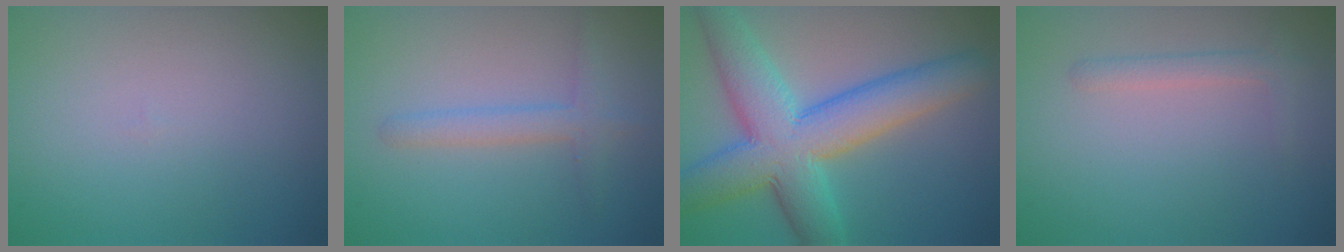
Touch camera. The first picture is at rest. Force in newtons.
{"total": 2.0, "press": 2.0, "slide": 0.1}
{"total": 9.8, "press": 9.8, "slide": 0.1}
{"total": 0.9, "press": 0.9, "slide": 0.1}